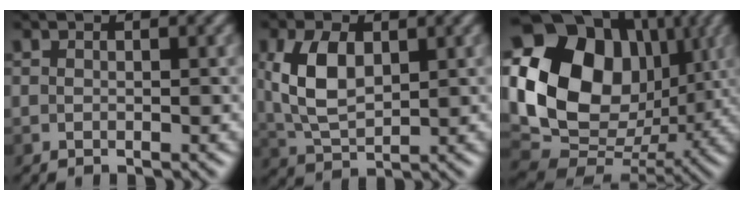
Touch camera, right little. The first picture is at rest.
{"total": 5.7, "force": [1.4, 3.3, 4.5], "torque": [-0.100, 0.004, 0.030]}
{"total": 16.4, "force": [2.9, 12.7, 10.0], "torque": [-0.185, 0.005, 0.055]}